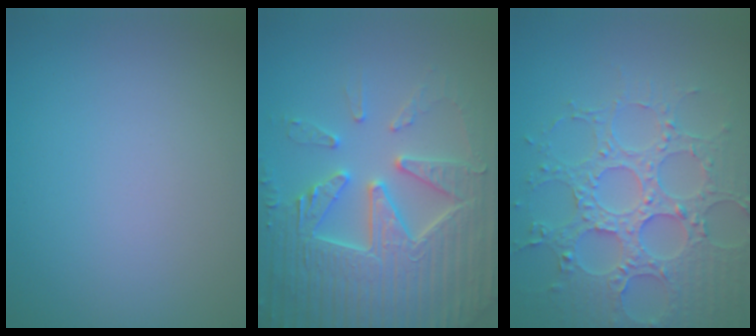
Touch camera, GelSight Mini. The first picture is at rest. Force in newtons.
{"total": 7.8, "press": 7.6, "slide": 1.5}
{"total": 6.5, "press": 5.5, "slide": 3.4}